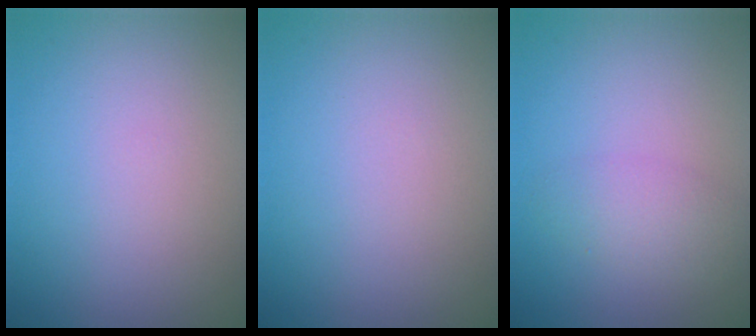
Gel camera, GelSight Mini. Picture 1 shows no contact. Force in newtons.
{"total": 0.0}
{"total": 2.3, "press": 2.3, "slide": 0.1}